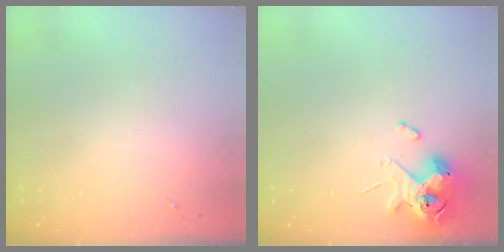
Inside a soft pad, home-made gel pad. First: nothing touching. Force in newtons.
{"total": 12.1, "press": 11.9, "slide": 1.9}